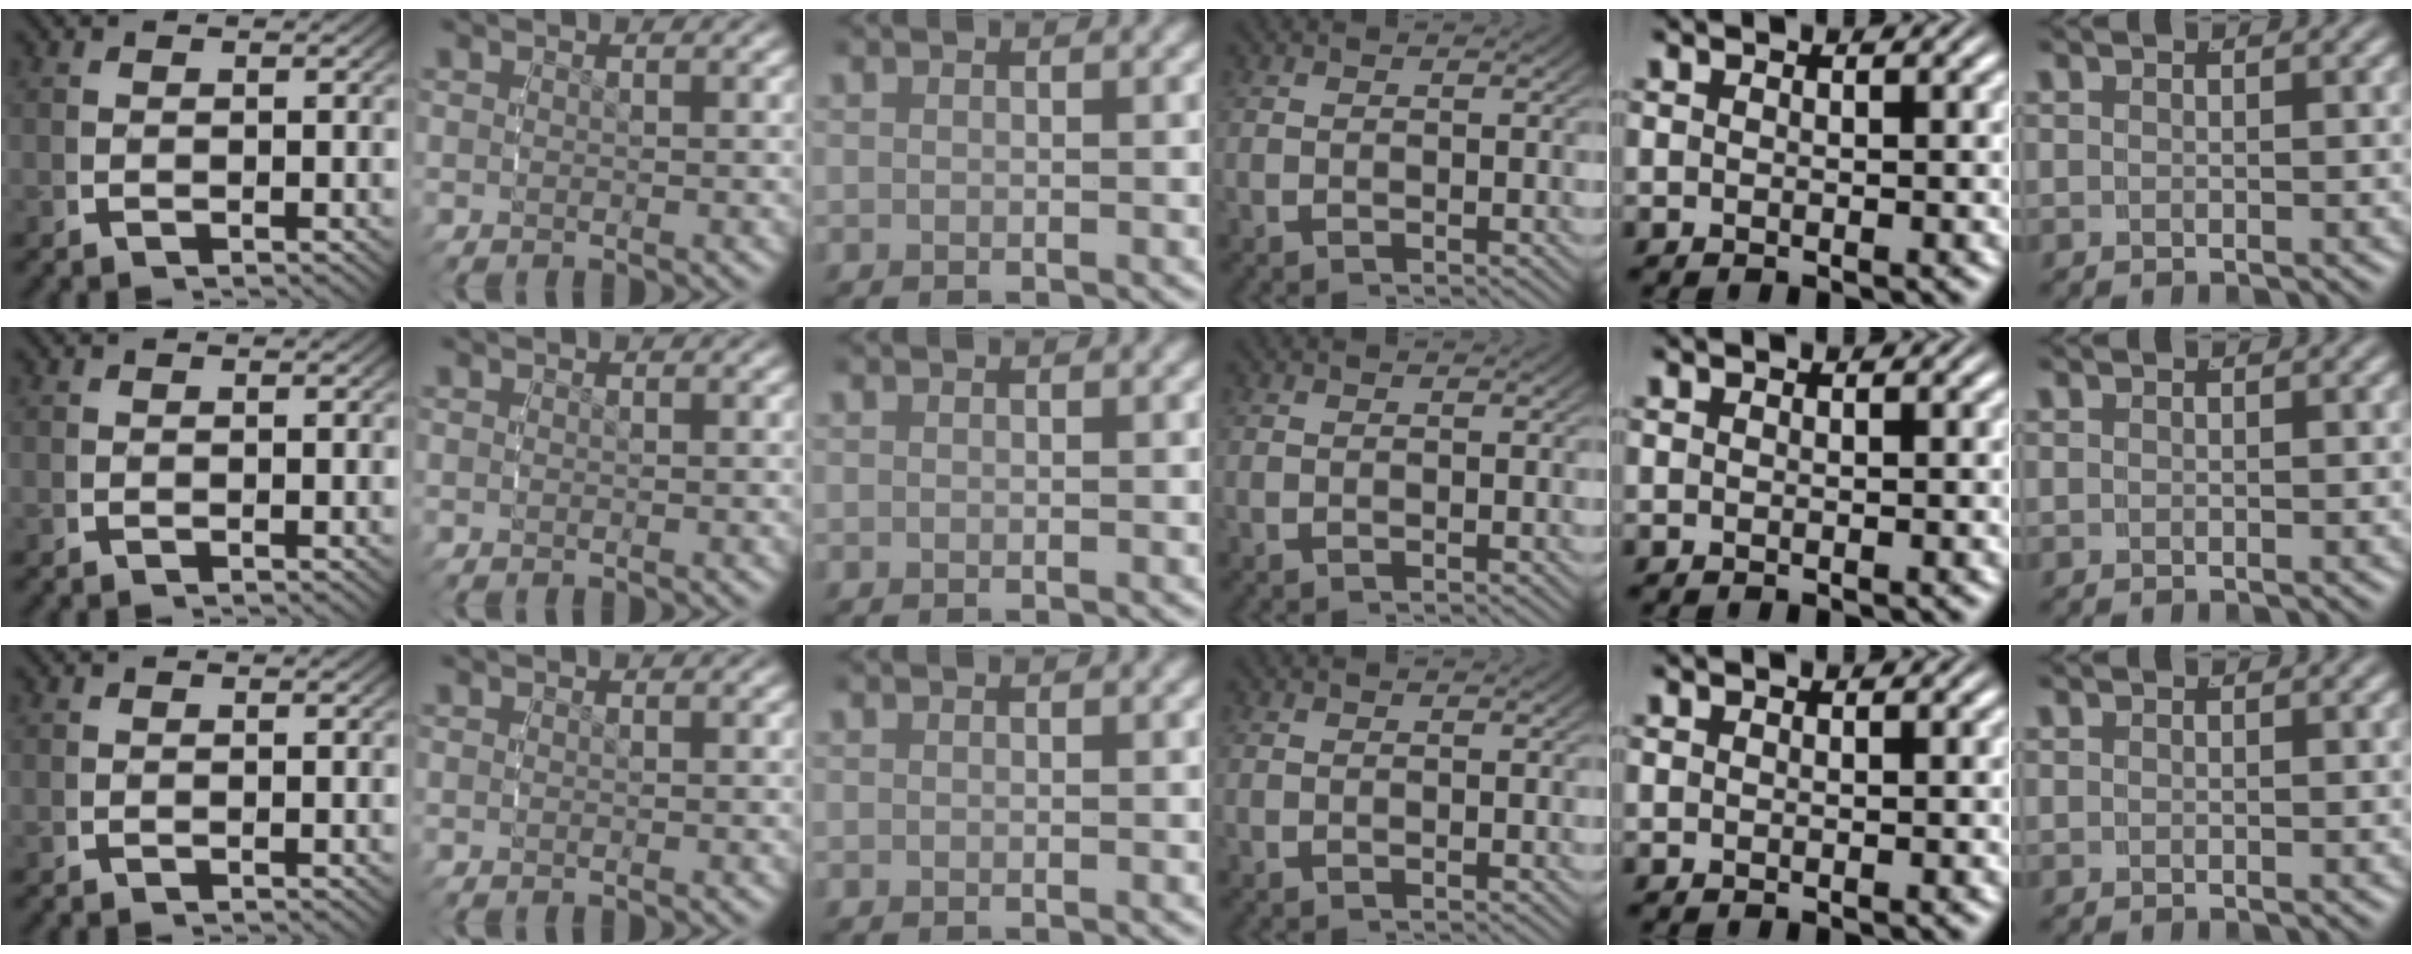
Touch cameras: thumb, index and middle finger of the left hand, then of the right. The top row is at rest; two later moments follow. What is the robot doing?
{"motion": "reach", "object": "air blower"}